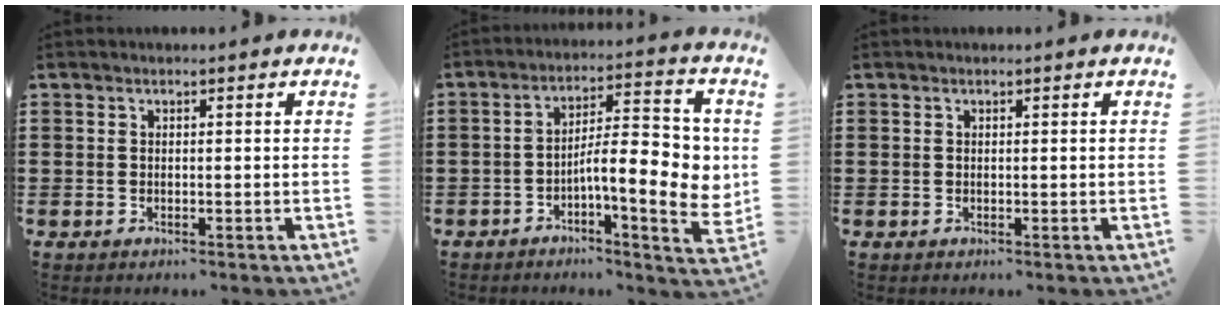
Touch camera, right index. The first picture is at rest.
{"total": 11.1, "force": [-0.9, 3.7, 10.5], "torque": [-0.150, -0.011, -0.019]}
{"total": 0.0}